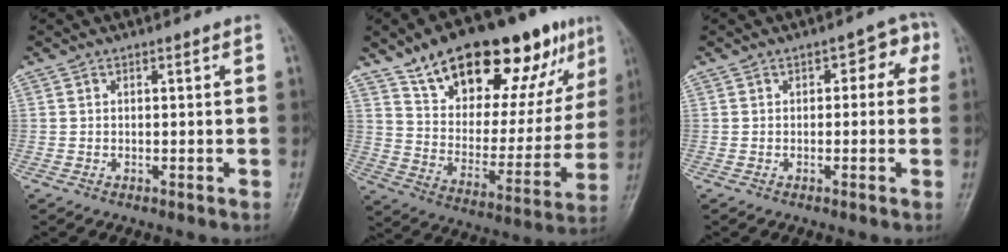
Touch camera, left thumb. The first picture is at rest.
{"total": 27.3, "force": [16.3, 11.9, 18.3], "torque": [-0.233, -0.031, 0.258]}
{"total": 4.4, "force": [0.6, 2.9, 3.2], "torque": [-0.006, 0.017, -0.006]}